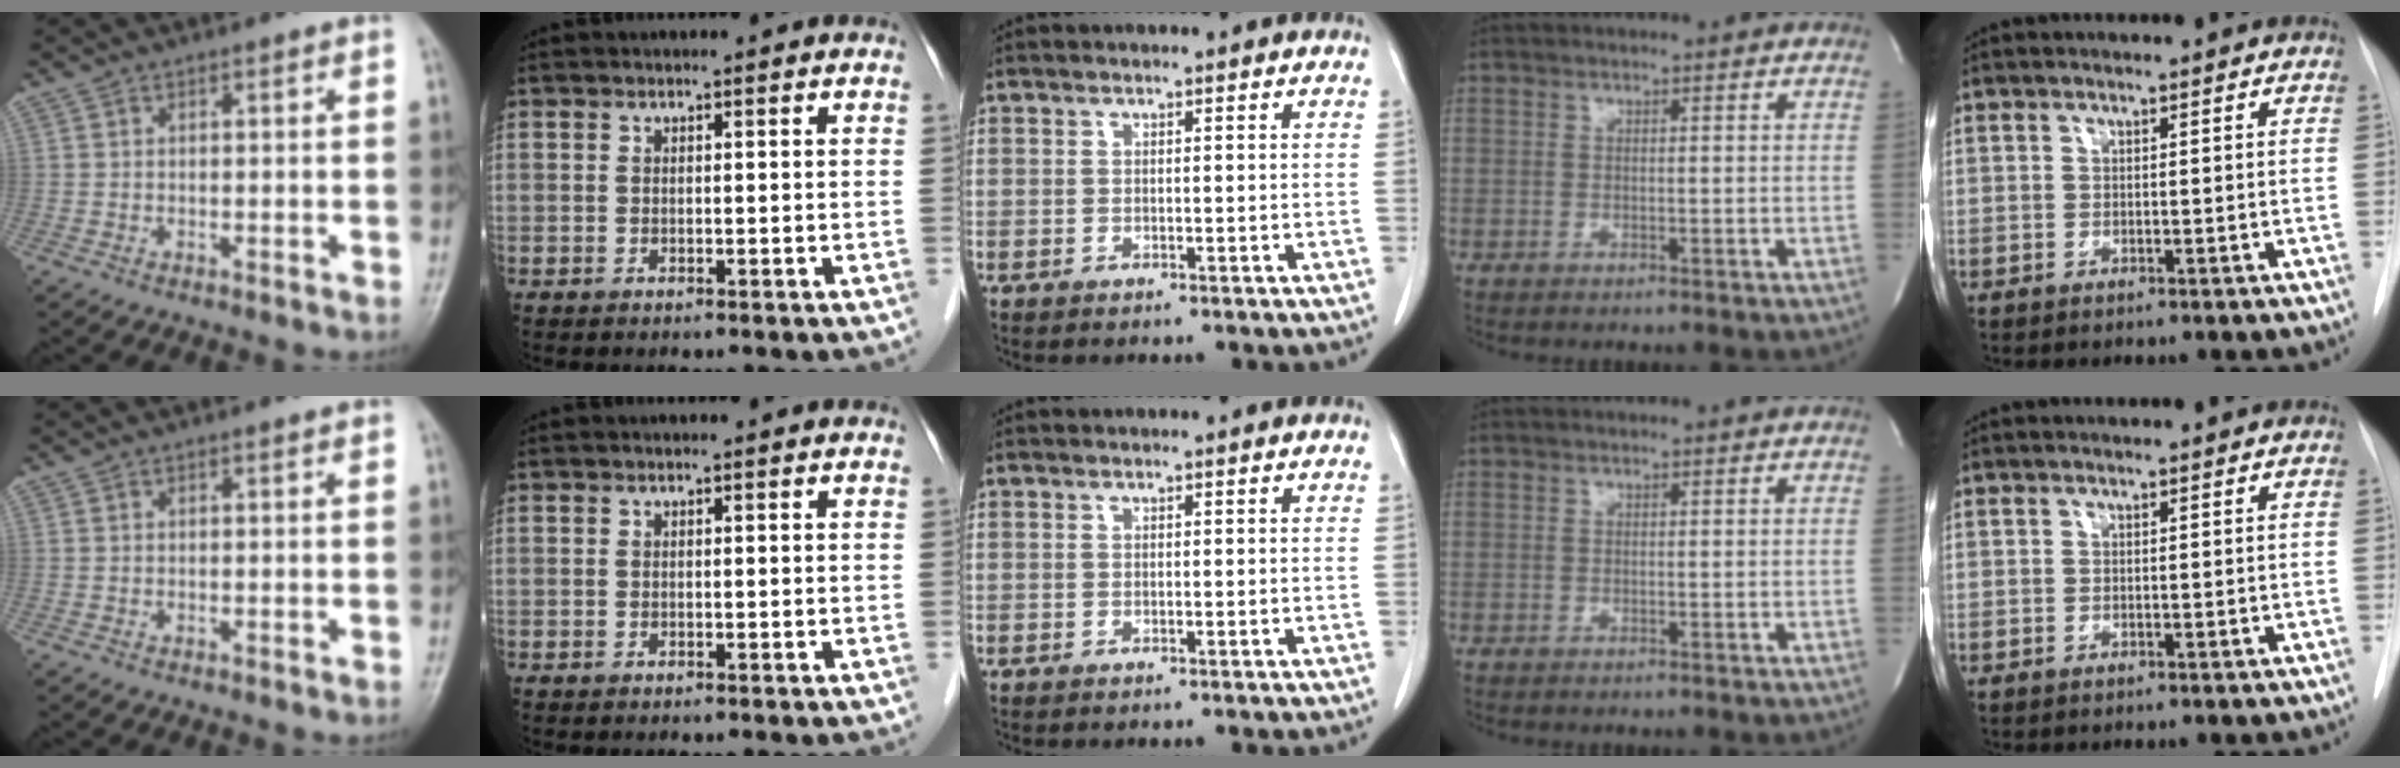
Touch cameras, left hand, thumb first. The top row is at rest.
{}